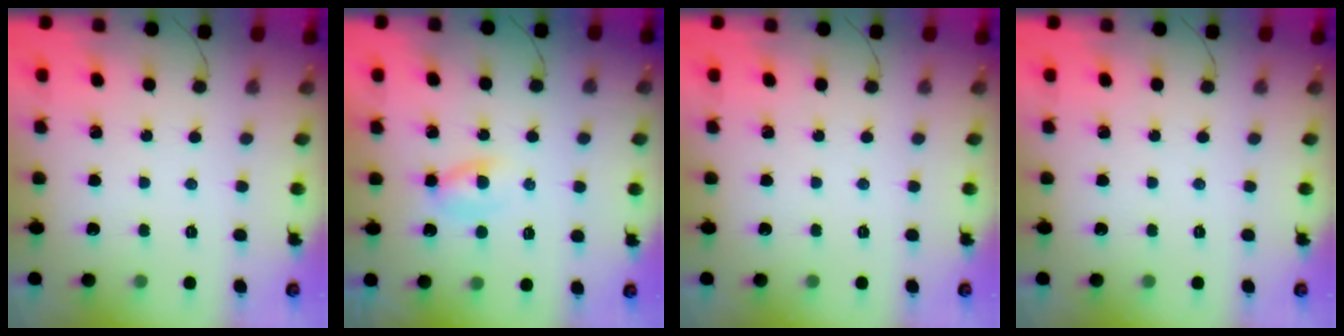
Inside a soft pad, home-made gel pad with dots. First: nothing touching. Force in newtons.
{"total": 1.9, "press": 1.6, "slide": 1.0}
{"total": 0.0}
{"total": 0.0}